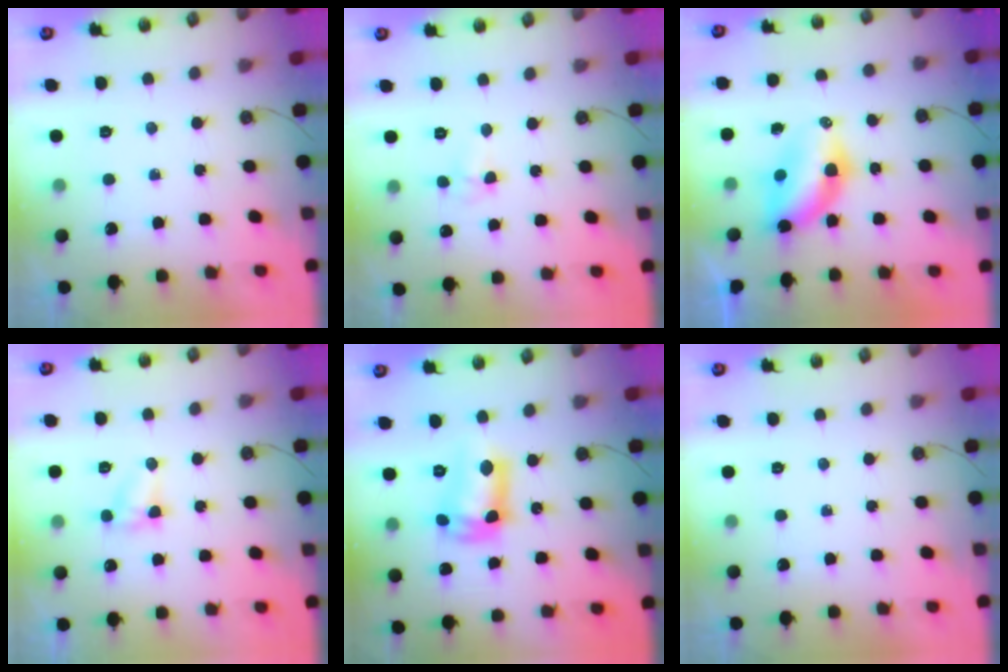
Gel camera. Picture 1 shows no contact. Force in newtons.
{"total": 3.7, "press": 3.6, "slide": 0.8}
{"total": 6.5, "press": 6.5, "slide": 0.5}
{"total": 3.9, "press": 3.9, "slide": 0.4}
{"total": 11.3, "press": 11.2, "slide": 0.9}
{"total": 0.0}